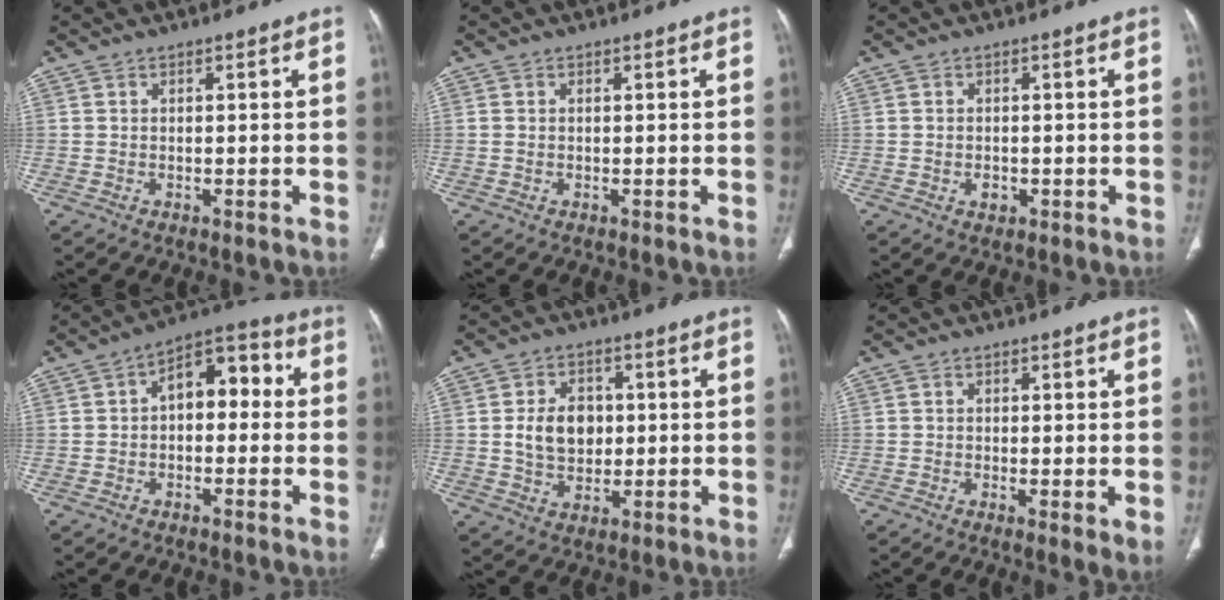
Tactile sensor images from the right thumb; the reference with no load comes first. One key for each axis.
{"total": 0.6, "fx": 0.0, "fy": 0.3, "fz": 0.5, "tx": -0.019, "ty": 0.006, "tz": 0.004}
{"total": 1.8, "fx": -0.6, "fy": 1.4, "fz": 1.1, "tx": -0.013, "ty": 0.004, "tz": -0.006}
{"total": 9.3, "fx": 0.4, "fy": 5.7, "fz": 7.4, "tx": -0.072, "ty": 0.034, "tz": -0.009}
{"total": 8.6, "fx": 0.6, "fy": 6.4, "fz": 5.7, "tx": -0.073, "ty": 0.001, "tz": 0.014}
{"total": 3.1, "fx": -0.2, "fy": 0.7, "fz": 3.1, "tx": -0.055, "ty": -0.015, "tz": -0.008}